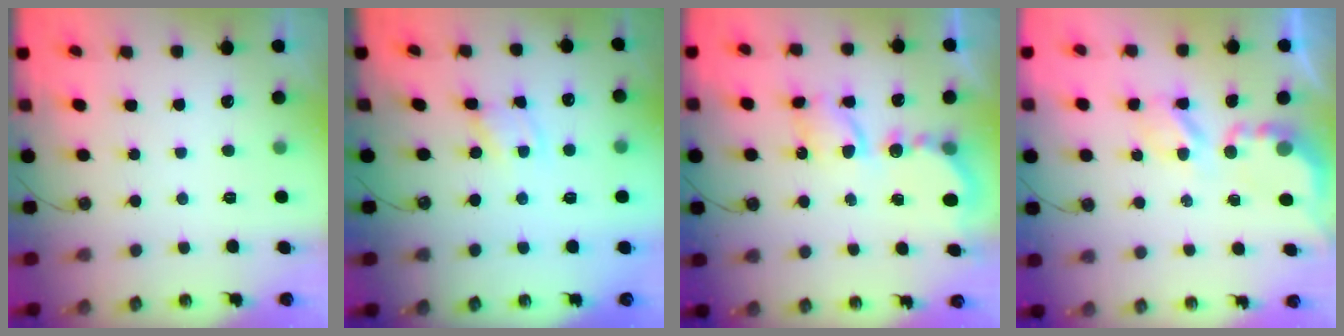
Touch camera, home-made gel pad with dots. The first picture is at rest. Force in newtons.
{"total": 1.9, "press": 1.9, "slide": 0.2}
{"total": 6.1, "press": 6.0, "slide": 0.6}
{"total": 5.0, "press": 5.0, "slide": 0.3}